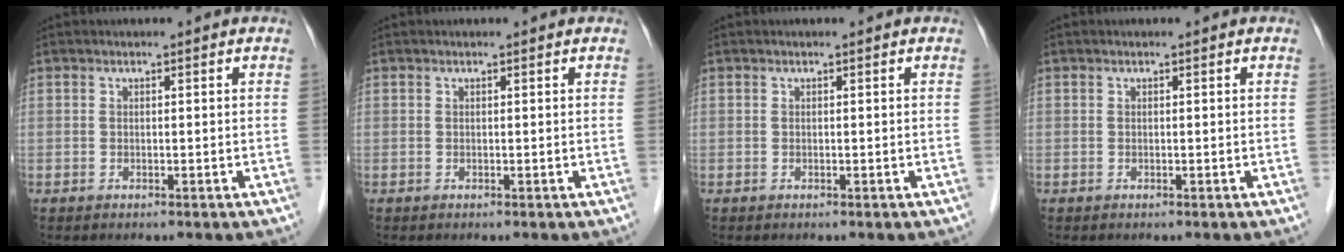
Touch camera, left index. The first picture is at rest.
{"total": 0.0}
{"total": 0.0}
{"total": 0.0}